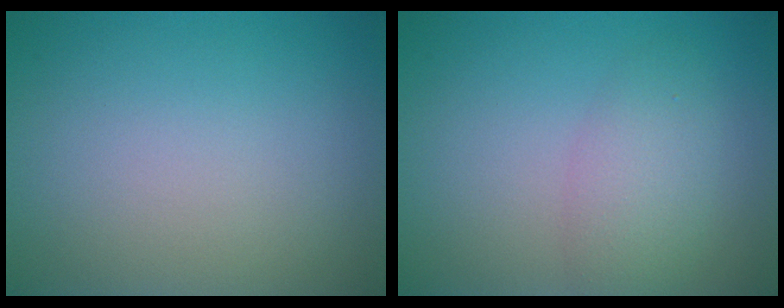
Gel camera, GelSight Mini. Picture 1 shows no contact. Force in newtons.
{"total": 2.9, "press": 2.9, "slide": 0.1}